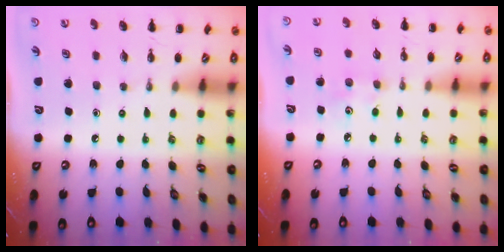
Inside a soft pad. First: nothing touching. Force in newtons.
{"total": 2.7, "press": 2.6, "slide": 0.8}